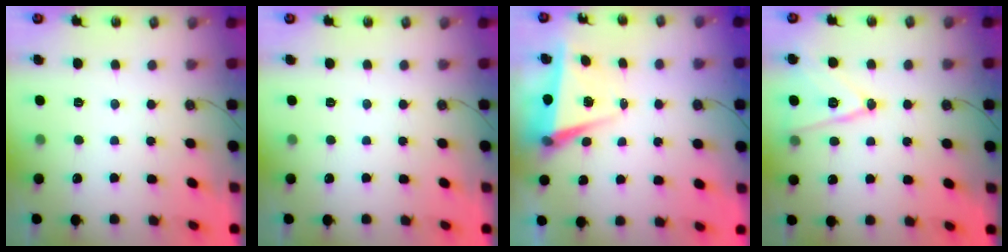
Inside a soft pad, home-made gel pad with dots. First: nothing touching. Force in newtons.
{"total": 0.0}
{"total": 6.1, "press": 4.4, "slide": 4.3}
{"total": 13.4, "press": 13.0, "slide": 3.4}